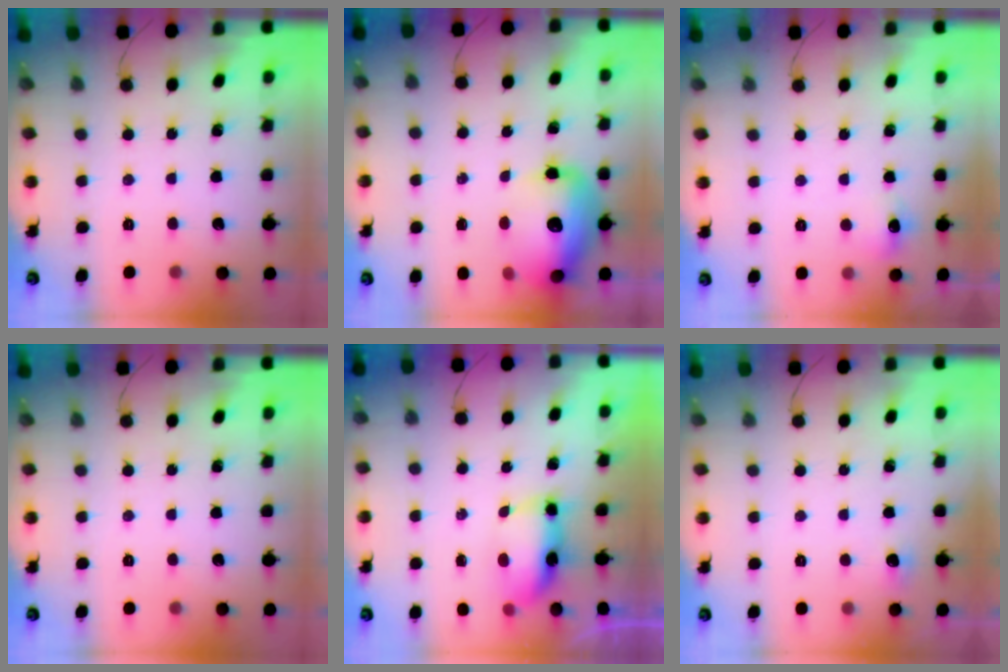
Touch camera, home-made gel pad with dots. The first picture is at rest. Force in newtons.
{"total": 15.0, "press": 14.7, "slide": 3.2}
{"total": 6.5, "press": 6.4, "slide": 1.3}
{"total": 0.0}
{"total": 13.8, "press": 8.9, "slide": 10.6}
{"total": 3.7, "press": 3.3, "slide": 1.5}